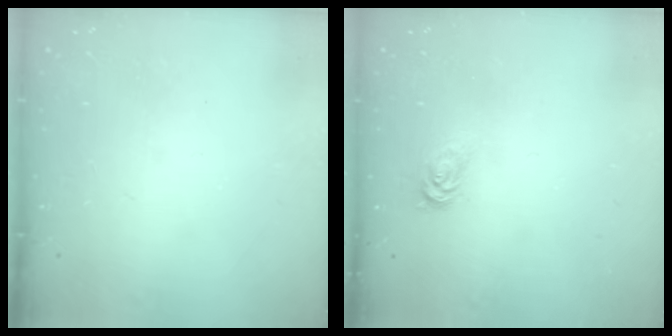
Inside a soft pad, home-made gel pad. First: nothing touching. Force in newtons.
{"total": 2.5, "press": 2.5, "slide": 0.4}